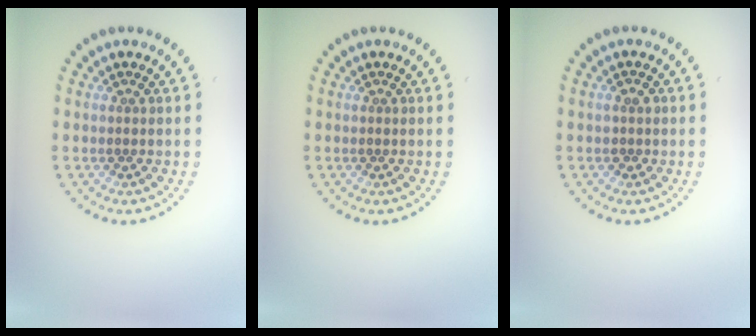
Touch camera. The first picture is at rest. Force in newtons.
{"total": 0.0}
{"total": 1.0, "press": 0.9, "slide": 0.4}